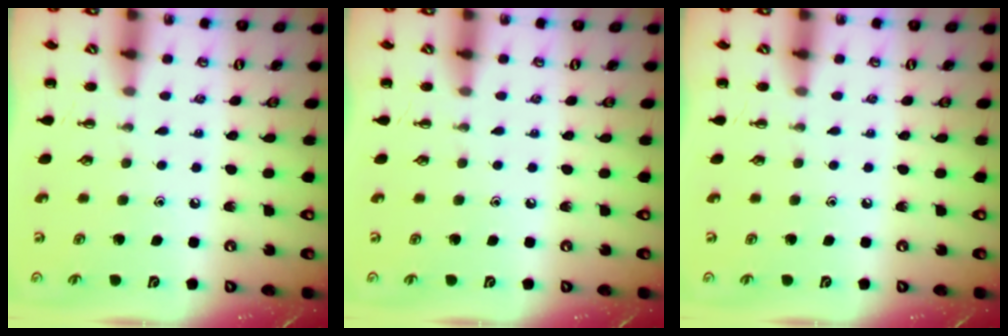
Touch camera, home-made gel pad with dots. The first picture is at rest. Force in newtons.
{"total": 0.0}
{"total": 0.0}